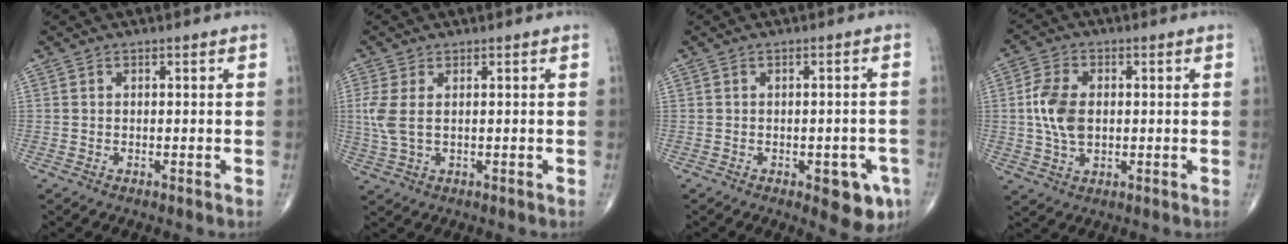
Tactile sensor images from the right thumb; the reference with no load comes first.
{"total": 4.9, "force": [0.7, 2.5, 4.1], "torque": [-0.116, 0.003, 0.019]}
{"total": 7.1, "force": [-3.1, 3.0, 5.7], "torque": [-0.045, 0.005, -0.030]}
{"total": 8.3, "force": [0.4, 5.2, 6.4], "torque": [-0.127, 0.003, 0.008]}